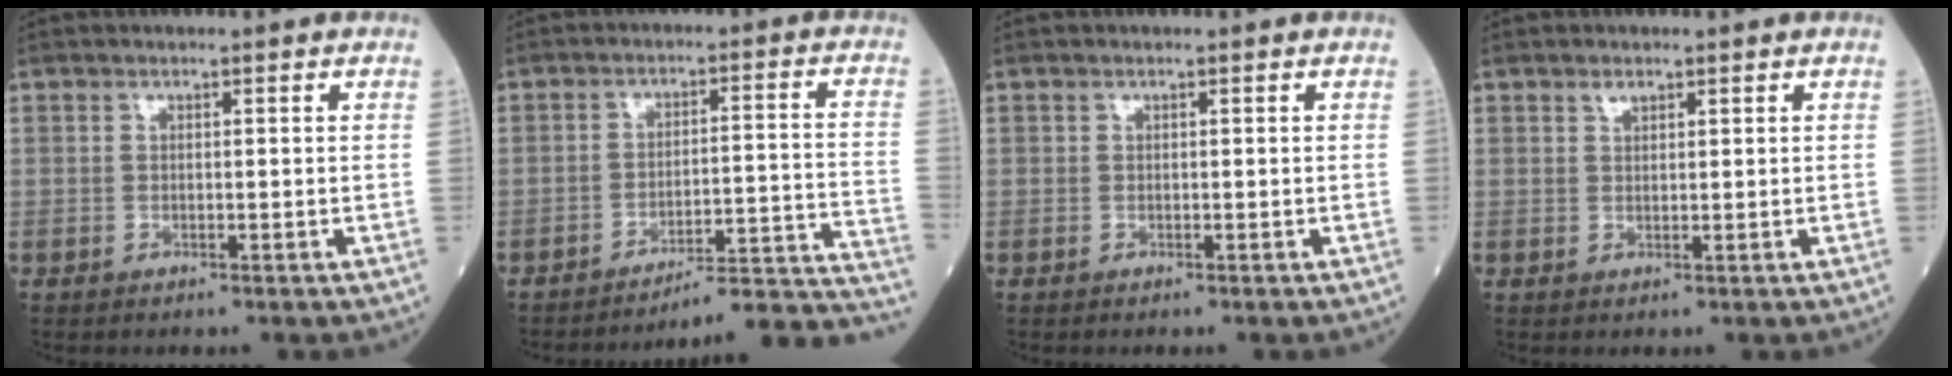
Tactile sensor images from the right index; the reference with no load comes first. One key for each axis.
{"total": 15.6, "fx": -15.2, "fy": -2.0, "fz": 2.8, "tx": 0.011, "ty": 0.023, "tz": -0.200}
{"total": 0.0}
{"total": 1.1, "fx": 0.8, "fy": 0.5, "fz": 0.6, "tx": -0.010, "ty": -0.001, "tz": 0.014}